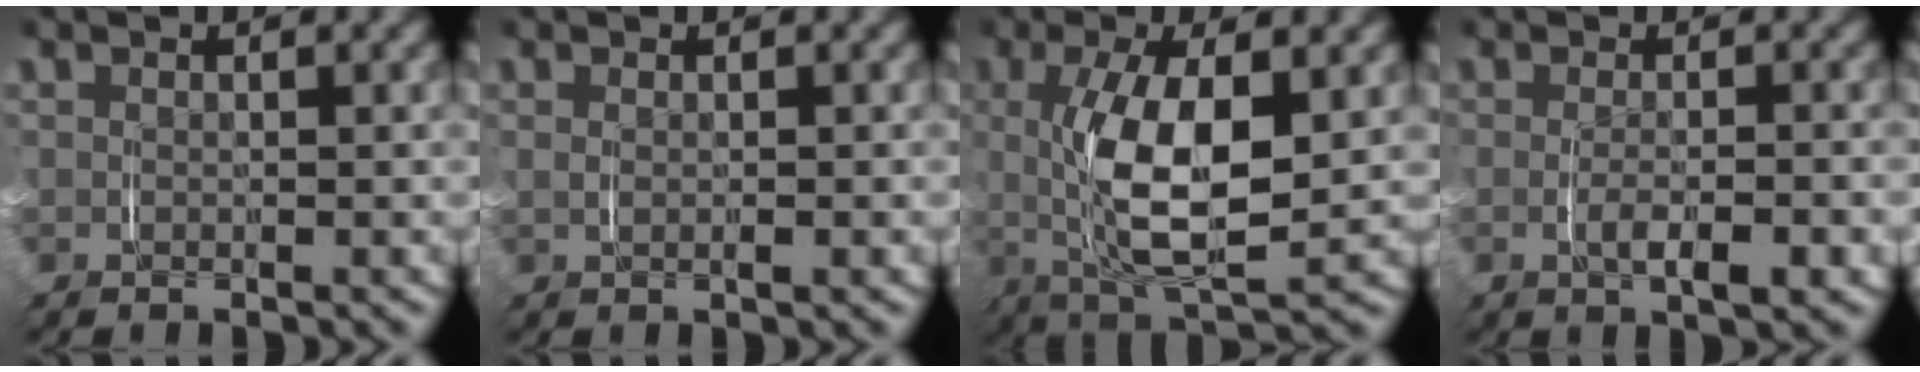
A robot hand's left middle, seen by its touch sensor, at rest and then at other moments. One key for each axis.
{"total": 0.5, "fx": 0.0, "fy": -0.2, "fz": 0.5, "tx": -0.009, "ty": -0.002, "tz": 0.002}
{"total": 7.7, "fx": 0.4, "fy": 2.6, "fz": 7.2, "tx": -0.136, "ty": -0.008, "tz": 0.013}
{"total": 2.1, "fx": -1.0, "fy": 0.0, "fz": 1.9, "tx": -0.028, "ty": -0.002, "tz": -0.014}